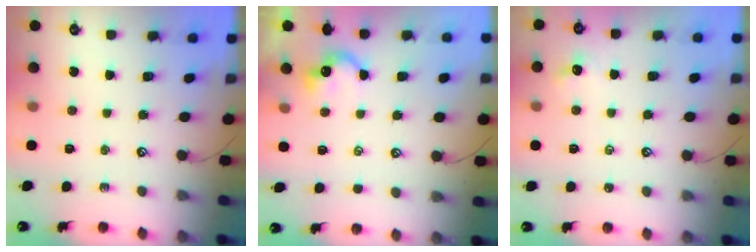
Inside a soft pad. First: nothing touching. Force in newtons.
{"total": 1.6, "press": 1.5, "slide": 0.4}
{"total": 0.0}